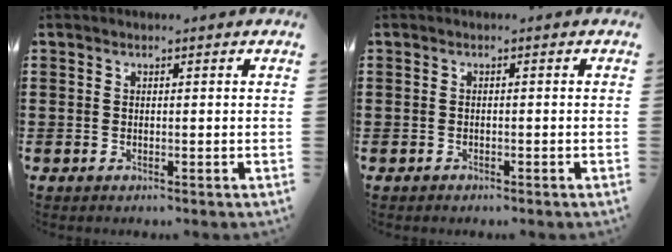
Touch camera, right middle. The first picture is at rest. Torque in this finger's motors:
{"motor_torque": [1.14, 1.00, -0.03, -0.03]}